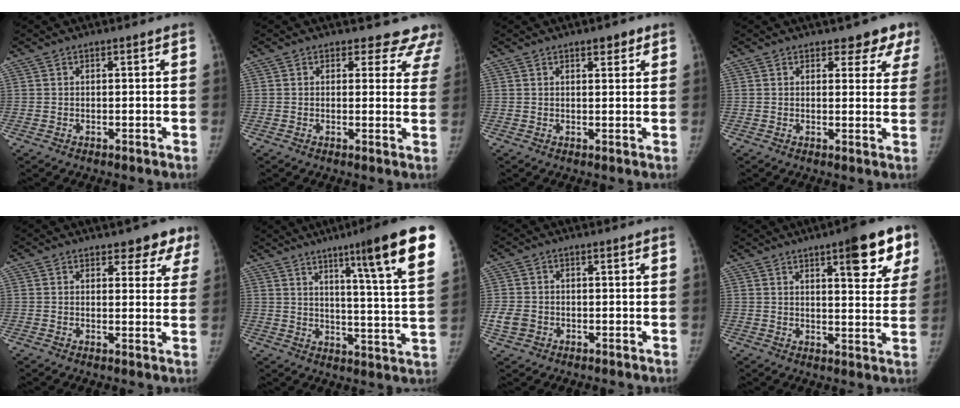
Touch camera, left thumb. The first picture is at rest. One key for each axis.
{"total": 8.9, "fx": 7.9, "fy": 4.0, "fz": 0.2, "tx": 0.058, "ty": -0.039, "tz": 0.052}
{"total": 2.5, "fx": 1.7, "fy": 1.1, "fz": 1.5, "tx": -0.009, "ty": -0.008, "tz": 0.021}
{"total": 5.3, "fx": 4.4, "fy": 2.6, "fz": 1.5, "tx": 0.020, "ty": -0.025, "tz": 0.036}
{"total": 5.4, "fx": 4.1, "fy": 2.8, "fz": 2.0, "tx": 0.015, "ty": -0.022, "tz": 0.037}
{"total": 19.6, "fx": 11.2, "fy": 1.1, "fz": 16.0, "tx": -0.205, "ty": -0.048, "tz": 0.147}
{"total": 3.6, "fx": -1.2, "fy": 3.0, "fz": 1.7, "tx": -0.029, "ty": 0.007, "tz": -0.019}
{"total": 13.6, "fx": 7.2, "fy": 4.2, "fz": 10.8, "tx": -0.093, "ty": -0.027, "tz": 0.088}